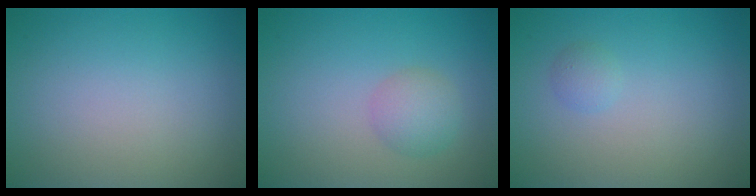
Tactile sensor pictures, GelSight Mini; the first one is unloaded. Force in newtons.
{"total": 2.3, "press": 2.3, "slide": 0.0}
{"total": 0.9, "press": 0.9, "slide": 0.1}